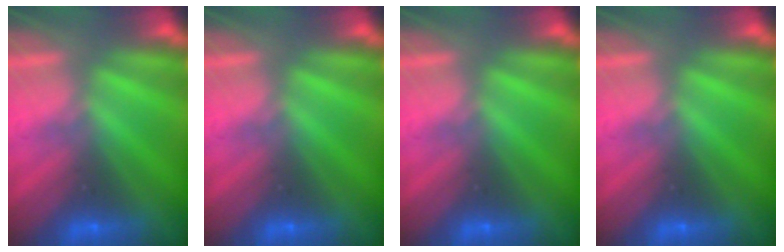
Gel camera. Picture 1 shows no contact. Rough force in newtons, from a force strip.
{"total": 0.0}
{"total": 0.0}
{"total": 0.0}